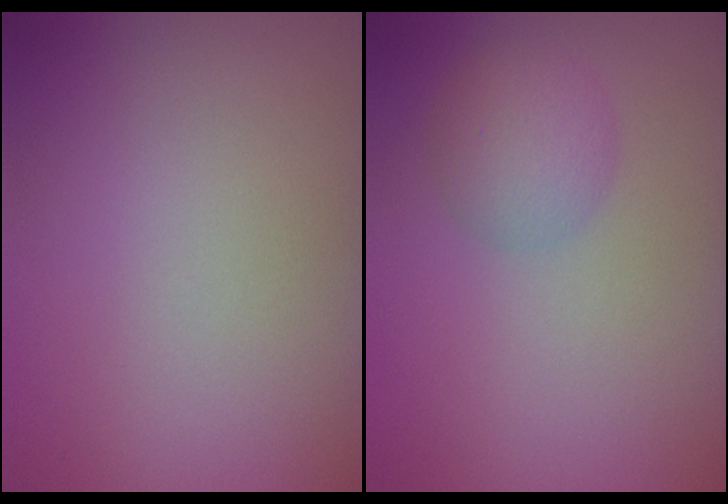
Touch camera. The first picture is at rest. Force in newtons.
{"total": 2.9, "press": 2.9, "slide": 0.1}